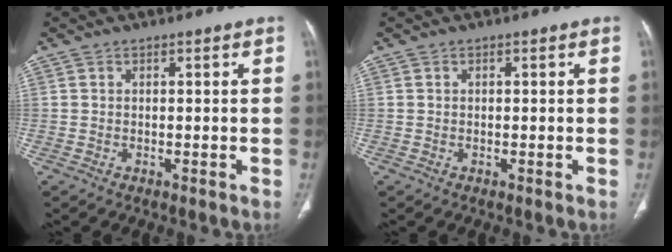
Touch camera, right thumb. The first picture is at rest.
{"total": 0.0}